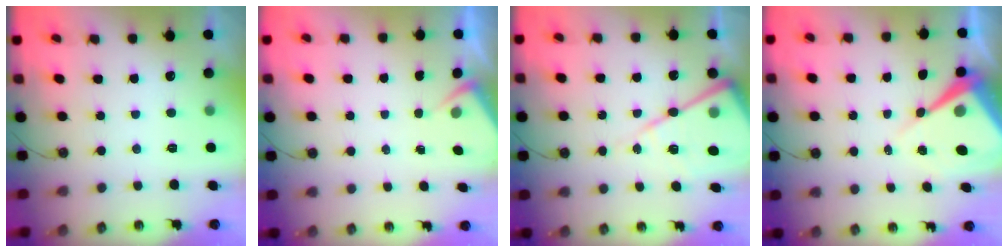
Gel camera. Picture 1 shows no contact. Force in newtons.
{"total": 2.4, "press": 2.4, "slide": 0.4}
{"total": 16.1, "press": 16.0, "slide": 1.1}
{"total": 9.9, "press": 9.8, "slide": 0.9}